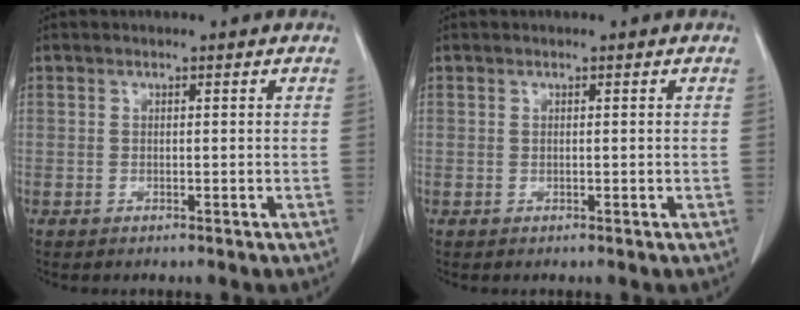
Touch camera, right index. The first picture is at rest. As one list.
[{"total": 0.0}]